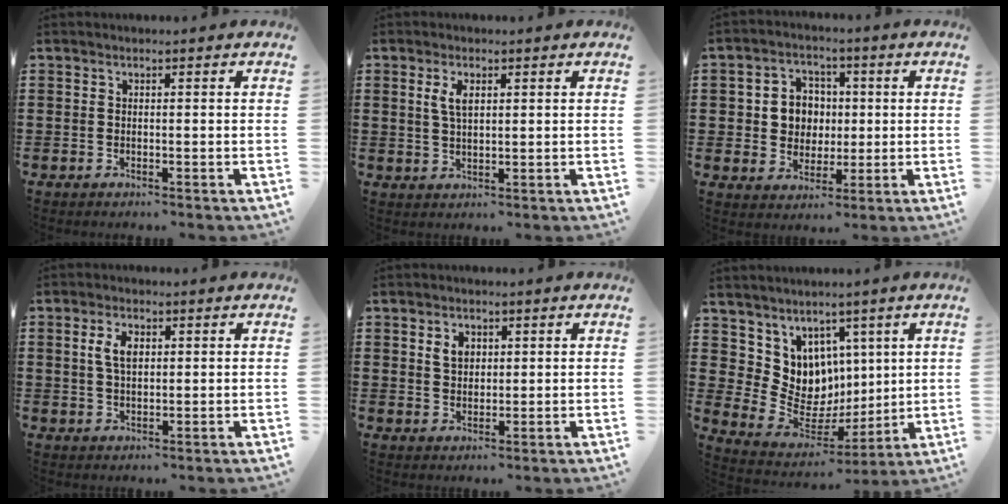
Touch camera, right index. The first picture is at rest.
{"total": 3.3, "force": [1.2, 1.4, 2.8], "torque": [-0.060, 0.007, 0.019]}
{"total": 5.8, "force": [0.4, 5.5, 1.9], "torque": [-0.053, 0.015, 0.003]}
{"total": 4.2, "force": [1.1, 2.2, 3.4], "torque": [-0.074, 0.011, 0.018]}
{"total": 3.1, "force": [1.2, 2.2, 1.8], "torque": [-0.043, 0.009, 0.020]}
{"total": 8.5, "force": [2.9, 7.9, 0.8], "torque": [-0.073, -0.052, 0.063]}